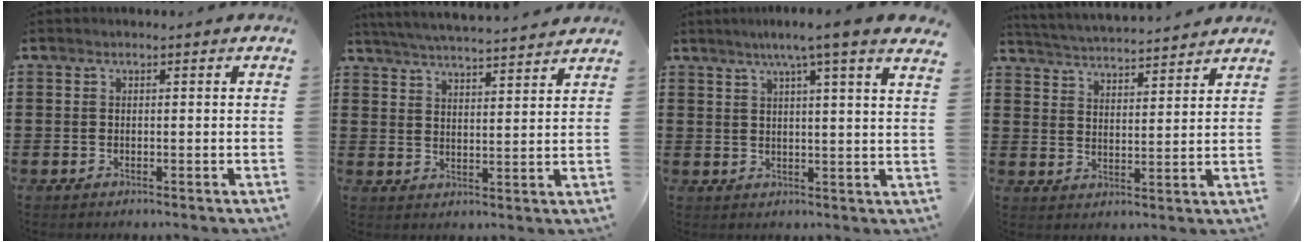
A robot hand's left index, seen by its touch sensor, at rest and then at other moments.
{"total": 4.8, "force": [4.7, -0.6, 0.9], "torque": [-0.036, -0.029, 0.082]}
{"total": 5.7, "force": [4.0, -1.0, 3.9], "torque": [-0.086, -0.012, 0.065]}
{"total": 3.6, "force": [3.6, -0.4, 0.0], "torque": [-0.018, -0.027, 0.059]}